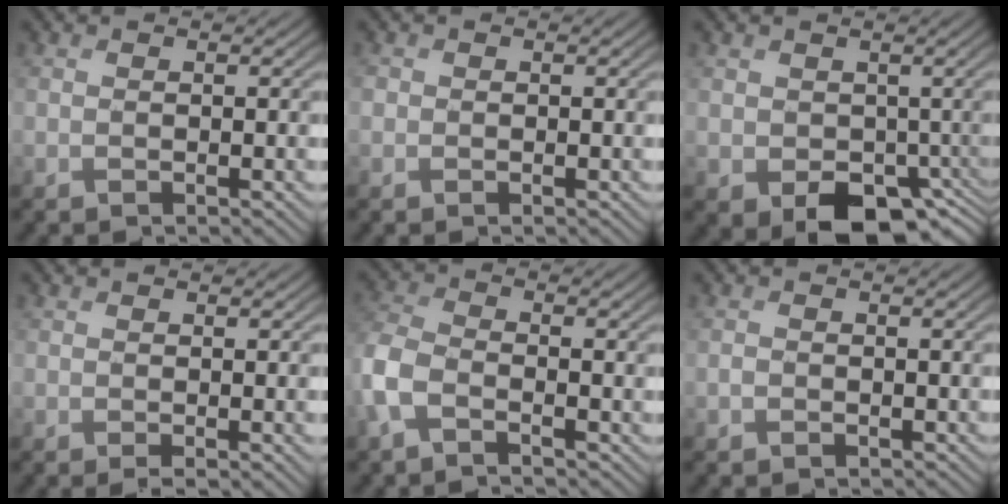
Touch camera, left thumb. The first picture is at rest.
{"total": 1.0, "force": [-0.2, 1.0, 0.2], "torque": [-0.002, -0.004, -0.009]}
{"total": 6.7, "force": [-2.5, 4.8, 4.0], "torque": [-0.077, -0.029, -0.032]}
{"total": 0.9, "force": [0.0, 0.2, 0.8], "torque": [-0.015, -0.005, 0.000]}
{"total": 5.9, "force": [-2.4, 3.7, 3.9], "torque": [-0.115, -0.004, -0.063]}
{"total": 1.0, "force": [-0.4, 0.9, 0.3], "torque": [-0.006, -0.004, -0.011]}